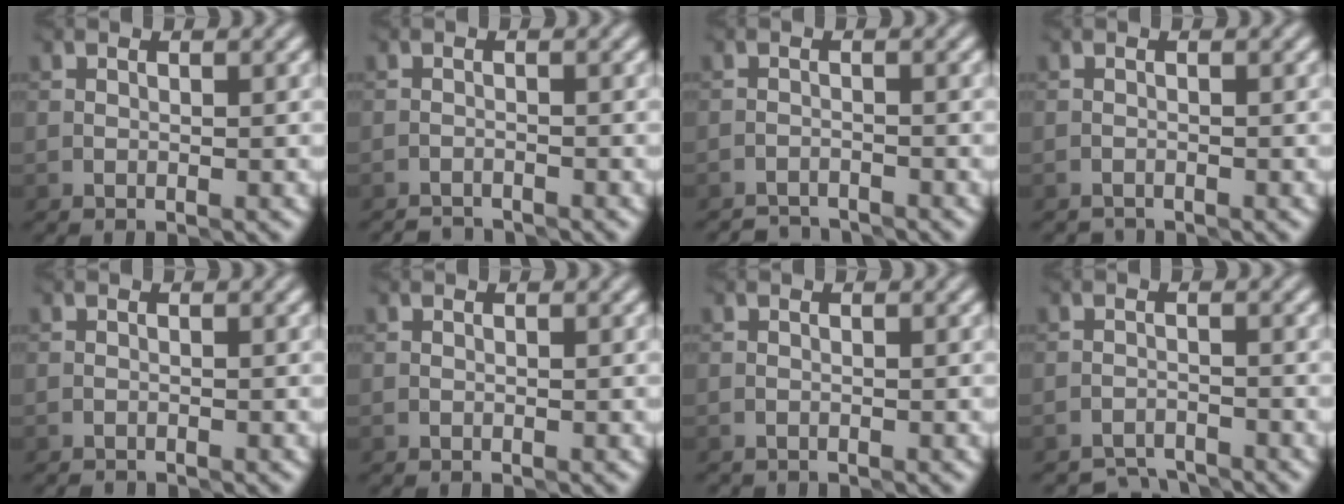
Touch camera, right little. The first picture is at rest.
{"total": 2.4, "force": [-2.4, 0.3, 0.2], "torque": [-0.001, -0.006, -0.049]}
{"total": 2.9, "force": [-2.9, 0.4, 0.2], "torque": [-0.001, -0.005, -0.057]}
{"total": 1.3, "force": [-1.3, 0.1, -0.1], "torque": [0.003, -0.004, -0.029]}
{"total": 0.9, "force": [-0.8, 0.0, -0.1], "torque": [0.001, -0.004, -0.020]}
{"total": 0.0}
{"total": 0.6, "force": [-0.5, 0.0, -0.2], "torque": [0.005, -0.001, -0.013]}
{"total": 3.7, "force": [-3.6, 0.7, 0.5], "torque": [-0.006, -0.008, -0.067]}